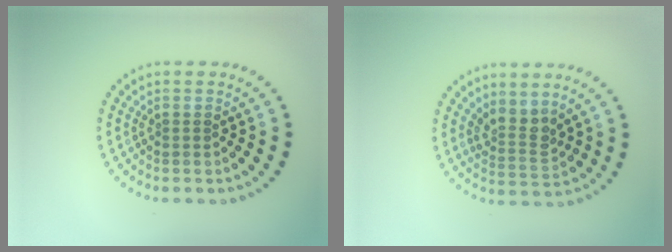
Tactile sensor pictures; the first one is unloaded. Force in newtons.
{"total": 2.6, "press": 1.9, "slide": 1.7}